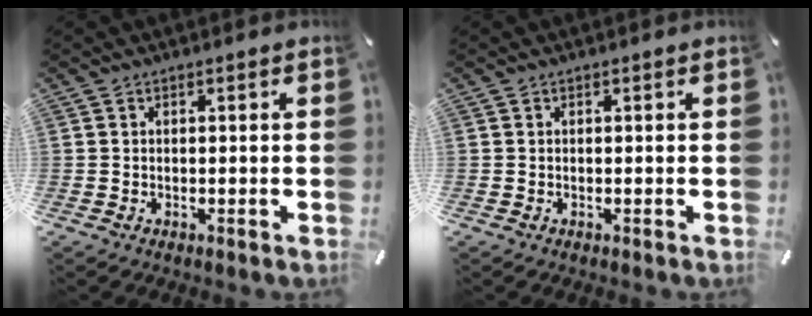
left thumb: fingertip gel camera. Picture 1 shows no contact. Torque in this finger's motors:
{"motor_torque": [0.02, 0.02, 0.00, 0.00, 0.00]}